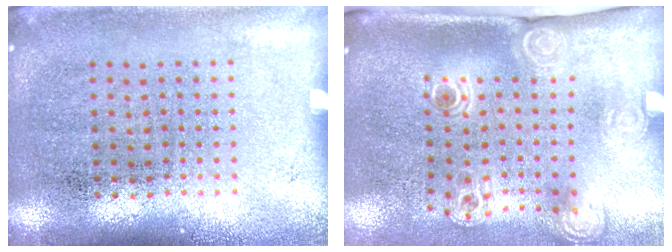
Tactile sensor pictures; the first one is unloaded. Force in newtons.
{"total": 2.2, "press": 1.5, "slide": 1.6}